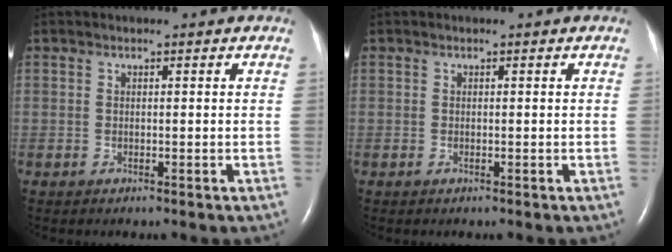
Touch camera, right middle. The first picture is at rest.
{"total": 0.0}